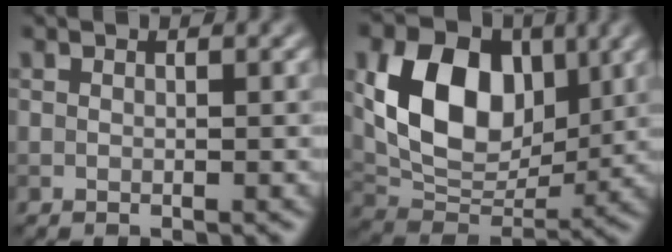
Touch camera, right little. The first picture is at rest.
{"total": 10.2, "force": [2.5, 7.1, 6.9], "torque": [-0.129, -0.004, 0.048]}